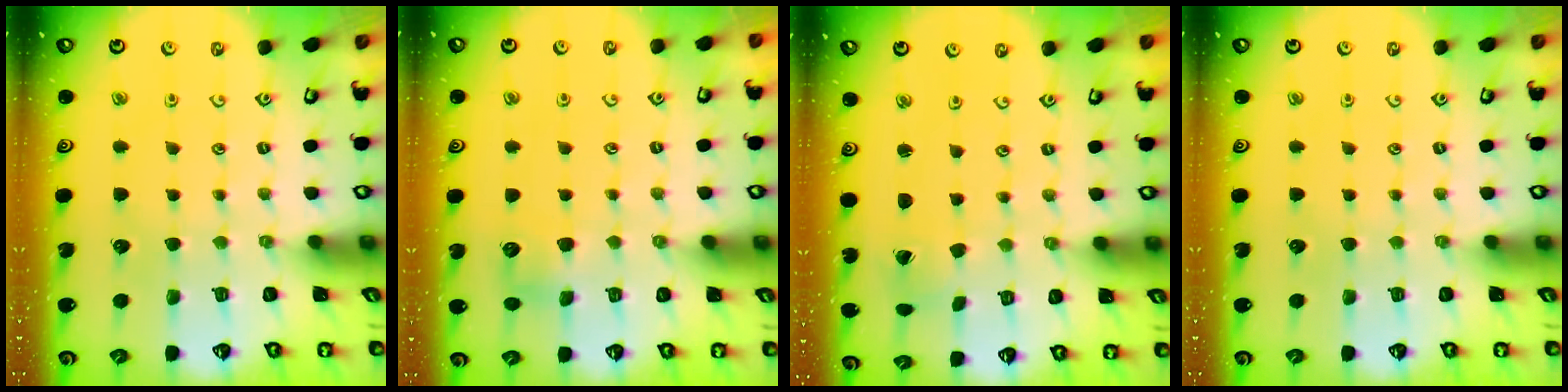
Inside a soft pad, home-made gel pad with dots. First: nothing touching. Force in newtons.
{"total": 4.9, "press": 4.8, "slide": 0.6}
{"total": 0.7, "press": 0.7, "slide": 0.1}
{"total": 0.0}